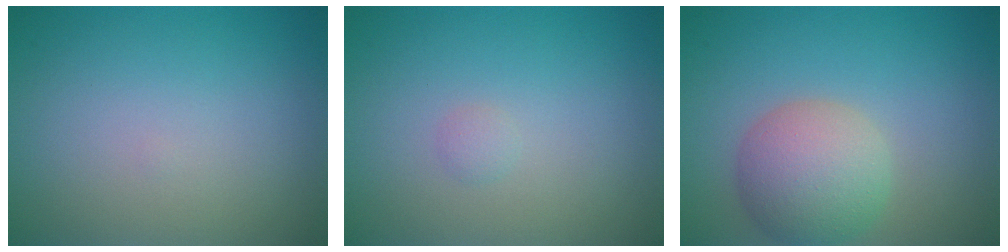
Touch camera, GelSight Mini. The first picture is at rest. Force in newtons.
{"total": 0.6, "press": 0.6, "slide": 0.0}
{"total": 5.5, "press": 5.5, "slide": 0.3}